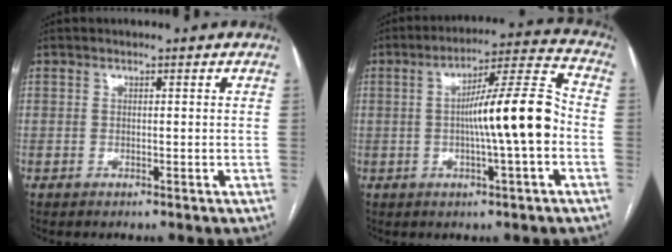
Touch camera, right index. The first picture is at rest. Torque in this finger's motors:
{"motor_torque": [0.96, -0.26, 0.62, 0.19]}